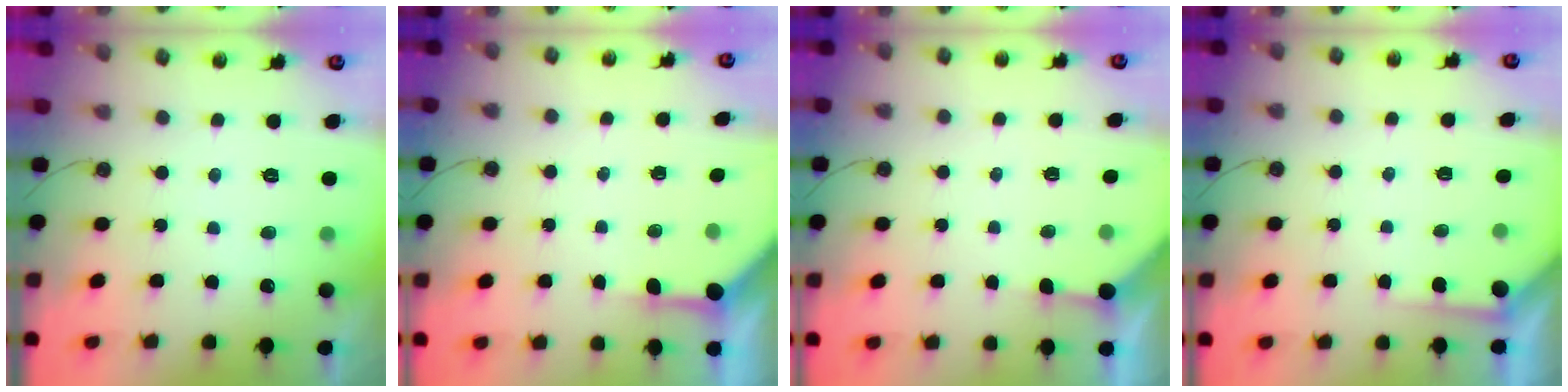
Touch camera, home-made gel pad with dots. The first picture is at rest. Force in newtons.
{"total": 5.0, "press": 5.0, "slide": 0.5}
{"total": 2.4, "press": 2.3, "slide": 0.3}
{"total": 2.5, "press": 2.4, "slide": 0.4}